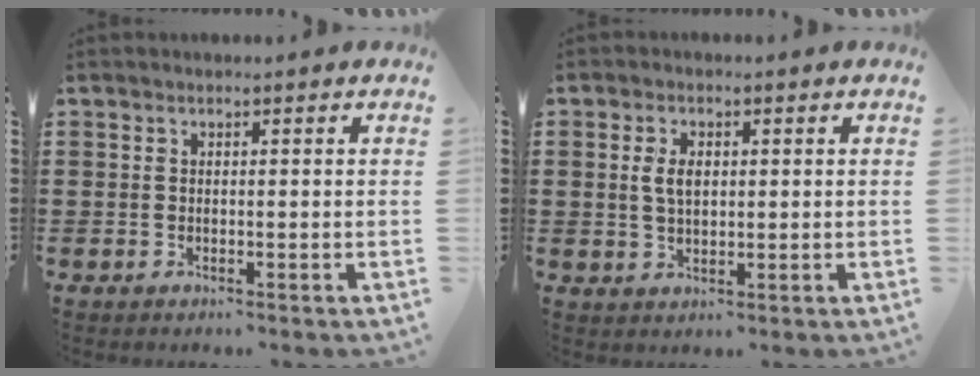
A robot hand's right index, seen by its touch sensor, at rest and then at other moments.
{"total": 3.6, "force": [0.6, 2.0, 2.9], "torque": [-0.067, 0.007, 0.008]}